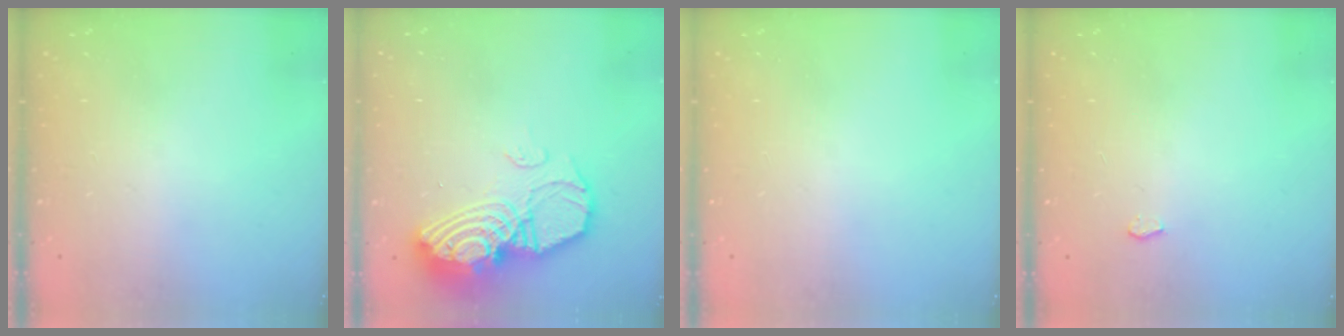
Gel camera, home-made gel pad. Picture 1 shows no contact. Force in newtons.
{"total": 17.3, "press": 17.2, "slide": 1.4}
{"total": 0.0}
{"total": 2.1, "press": 2.1, "slide": 0.2}